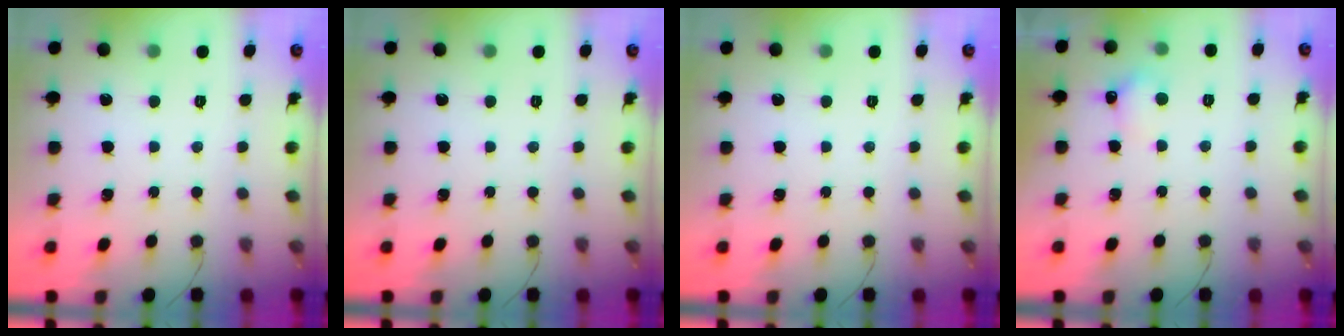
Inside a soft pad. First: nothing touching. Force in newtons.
{"total": 0.0}
{"total": 0.0}
{"total": 5.4, "press": 5.2, "slide": 1.5}